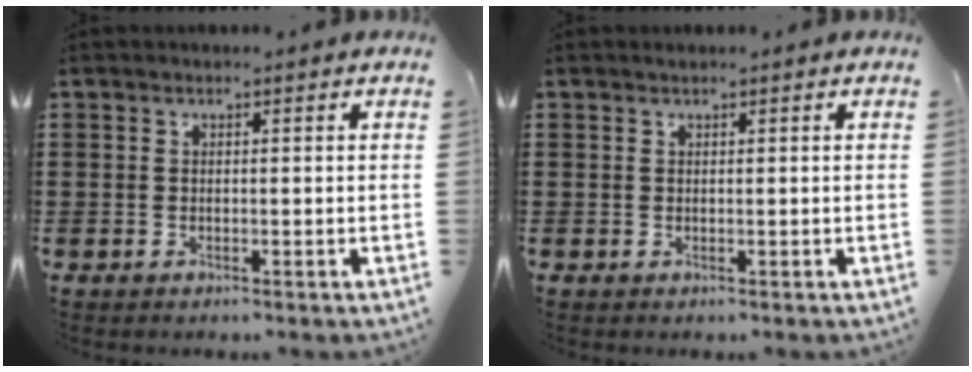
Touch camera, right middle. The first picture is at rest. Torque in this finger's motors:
{"motor_torque": [0.00, 0.00, 0.02, 0.00]}